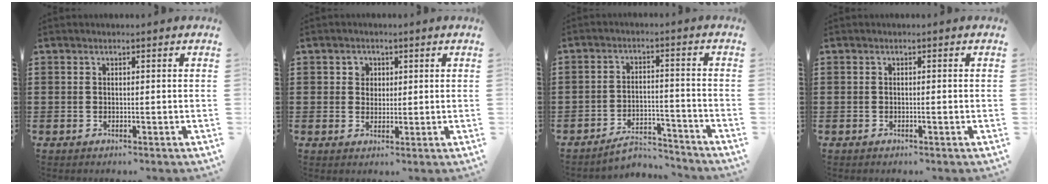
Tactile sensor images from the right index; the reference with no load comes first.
{"total": 2.0, "force": [0.6, 1.8, 0.4], "torque": [-0.017, 0.010, 0.007]}
{"total": 5.0, "force": [-4.7, 1.1, 1.3], "torque": [-0.028, 0.007, -0.093]}
{"total": 0.6, "force": [-0.3, 0.0, 0.5], "torque": [-0.008, -0.004, -0.006]}